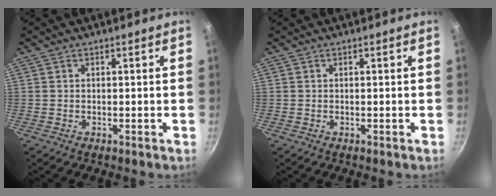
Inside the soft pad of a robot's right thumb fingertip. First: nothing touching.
{"total": 0.0}